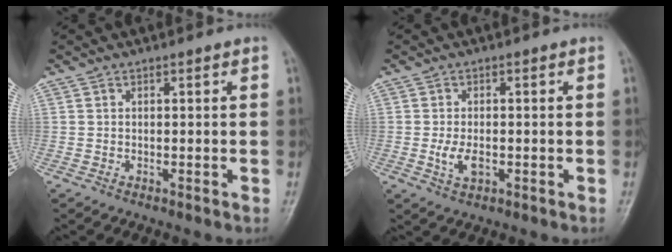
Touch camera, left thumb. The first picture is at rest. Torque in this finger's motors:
{"motor_torque": [0.15, 0.18, 0.45, -0.03, 0.04]}